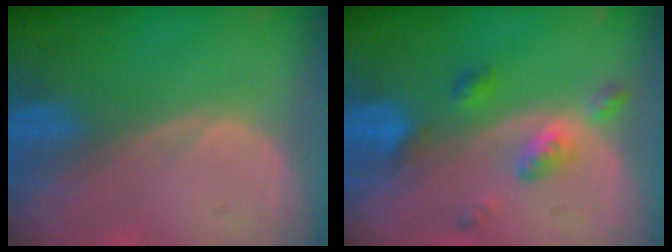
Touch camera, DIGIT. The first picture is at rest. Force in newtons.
{"total": 5.2, "press": 4.7, "slide": 2.2}